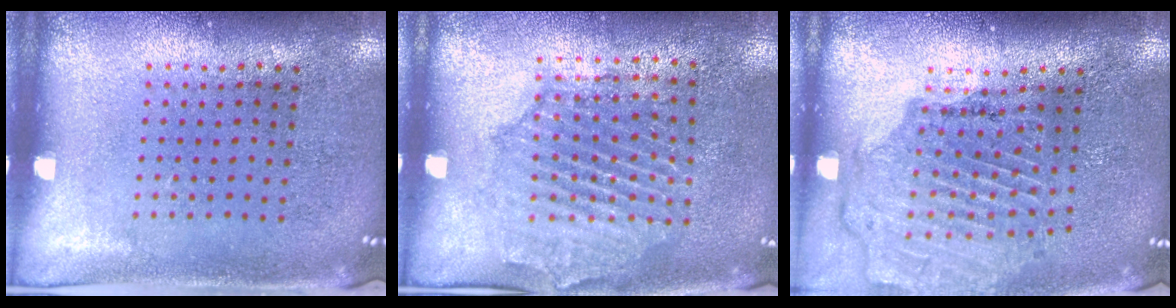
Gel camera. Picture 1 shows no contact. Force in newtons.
{"total": 1.6, "press": 1.6, "slide": 0.2}
{"total": 1.6, "press": 1.6, "slide": 0.0}